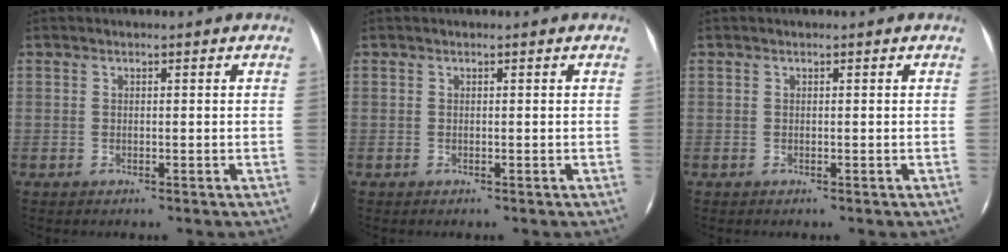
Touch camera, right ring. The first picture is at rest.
{"total": 0.0}
{"total": 0.0}